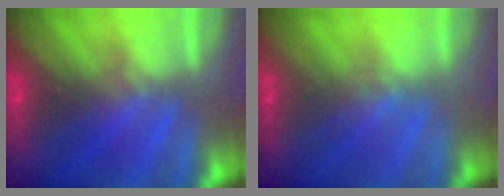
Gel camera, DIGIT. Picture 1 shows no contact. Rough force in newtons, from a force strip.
{"total": 1.2}